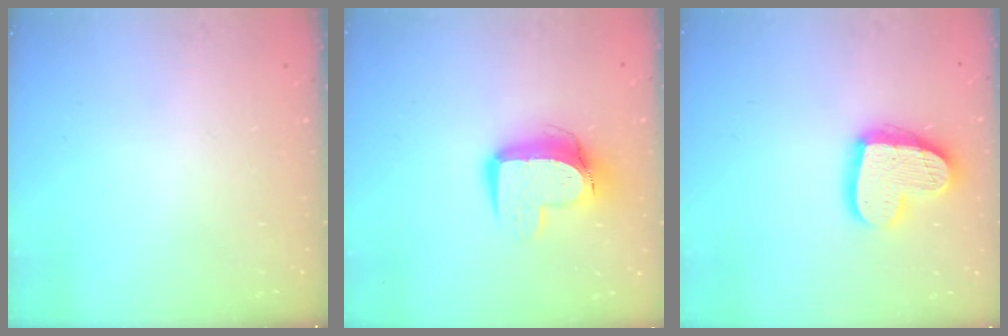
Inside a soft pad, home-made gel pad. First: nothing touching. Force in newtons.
{"total": 12.2, "press": 12.1, "slide": 1.2}
{"total": 17.2, "press": 17.1, "slide": 1.5}